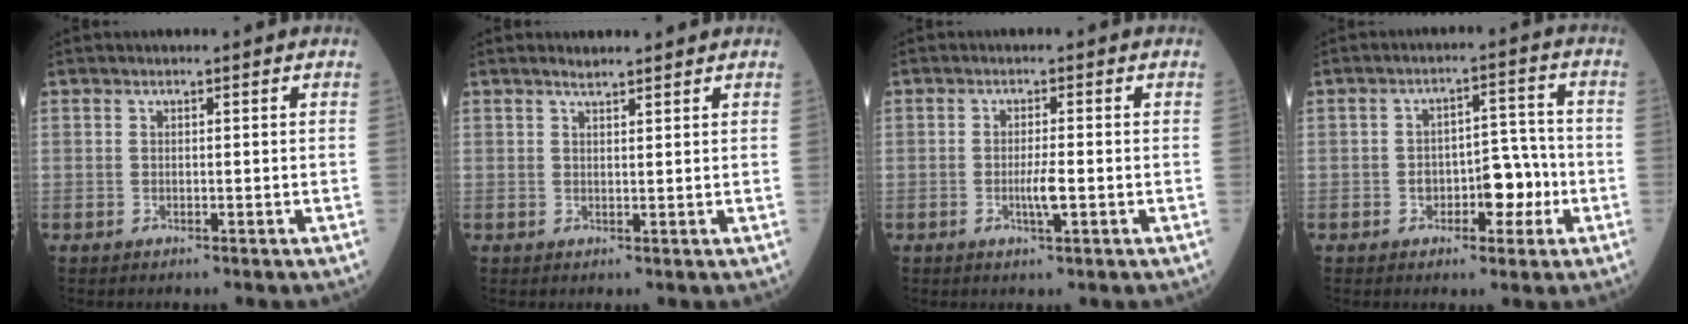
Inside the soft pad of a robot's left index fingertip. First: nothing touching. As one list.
[{"total": 2.0, "force": [1.8, 0.3, 0.6], "torque": [-0.015, 0.010, 0.032]}, {"total": 2.6, "force": [-0.8, 0.0, 2.5], "torque": [-0.047, -0.007, -0.016]}, {"total": 6.3, "force": [-2.1, 3.3, 4.9], "torque": [-0.066, 0.019, -0.030]}]